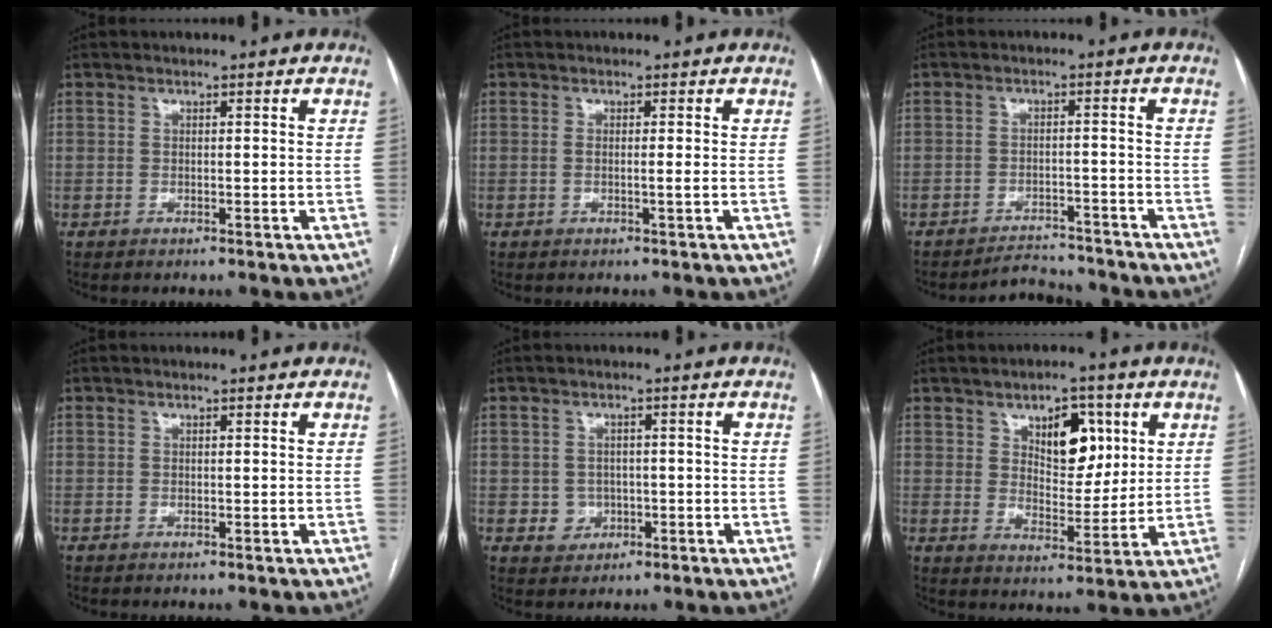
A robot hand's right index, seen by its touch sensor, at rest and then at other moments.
{"total": 1.1, "force": [-0.2, -0.2, 1.1], "torque": [-0.021, -0.001, -0.004]}
{"total": 5.7, "force": [-5.6, 1.0, 0.0], "torque": [0.003, 0.008, -0.085]}
{"total": 0.0}
{"total": 3.4, "force": [-0.7, 3.2, 0.7], "torque": [0.003, 0.008, -0.002]}
{"total": 8.8, "force": [3.7, 4.7, 6.5], "torque": [-0.093, 0.007, 0.063]}